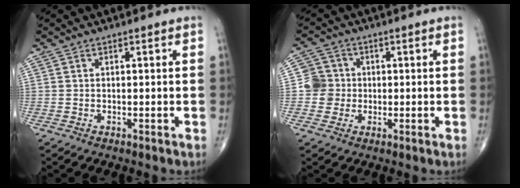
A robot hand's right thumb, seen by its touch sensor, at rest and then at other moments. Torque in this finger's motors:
{"motor_torque": [-0.02, -0.02, 0.14, 0.06, -0.01]}